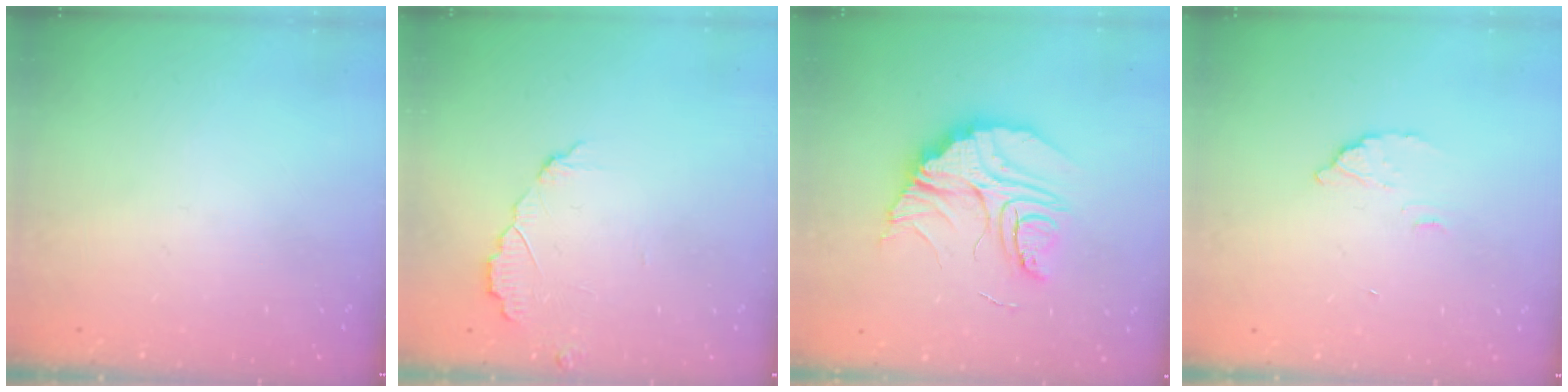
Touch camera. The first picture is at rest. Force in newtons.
{"total": 4.3, "press": 4.3, "slide": 0.4}
{"total": 18.8, "press": 18.7, "slide": 1.6}
{"total": 2.7, "press": 2.7, "slide": 0.1}